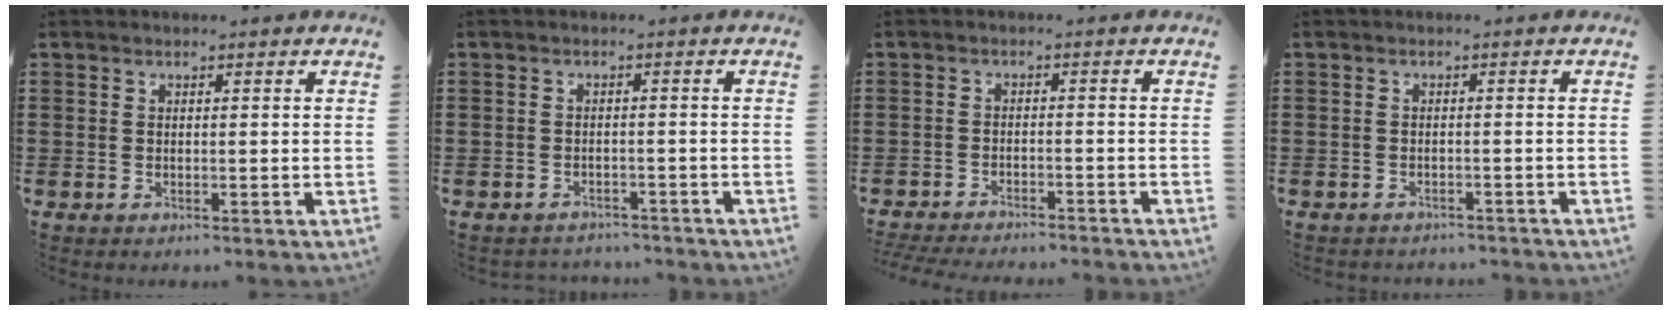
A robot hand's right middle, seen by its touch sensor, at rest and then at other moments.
{"total": 1.9, "force": [-1.8, 0.4, -0.2], "torque": [-0.003, 0.001, -0.042]}
{"total": 3.0, "force": [-3.0, -0.1, 0.4], "torque": [-0.014, -0.003, -0.065]}
{"total": 1.1, "force": [-1.1, 0.1, 0.0], "torque": [-0.004, 0.000, -0.024]}